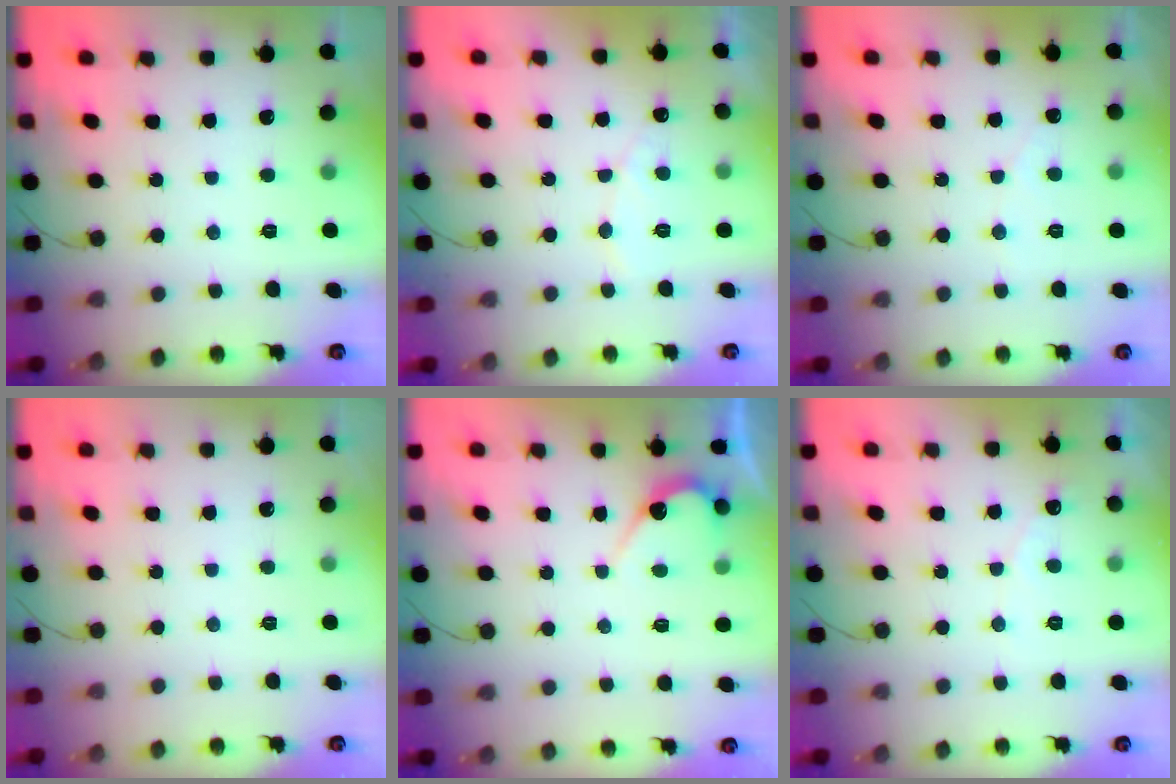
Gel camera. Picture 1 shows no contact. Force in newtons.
{"total": 6.7, "press": 6.7, "slide": 0.2}
{"total": 2.1, "press": 2.1, "slide": 0.1}
{"total": 0.0}
{"total": 6.5, "press": 6.5, "slide": 0.5}
{"total": 2.7, "press": 2.7, "slide": 0.1}